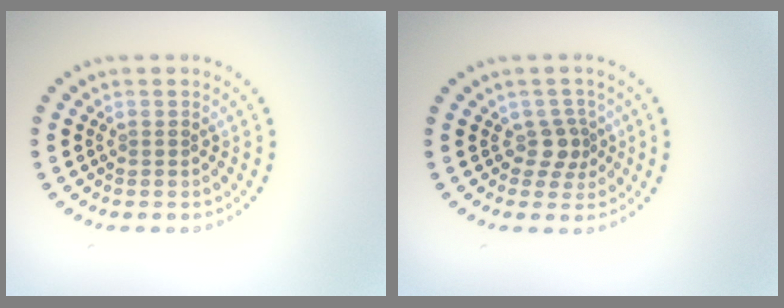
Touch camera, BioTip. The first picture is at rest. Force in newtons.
{"total": 2.1, "press": 1.5, "slide": 1.5}